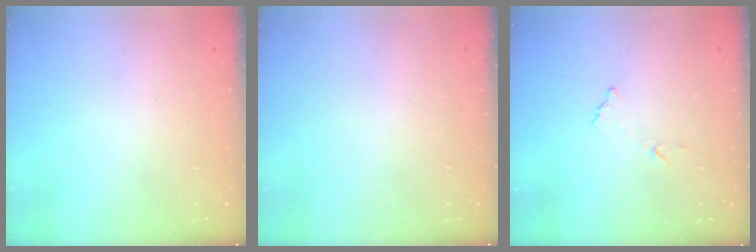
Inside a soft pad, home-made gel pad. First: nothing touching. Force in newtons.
{"total": 0.0}
{"total": 6.5, "press": 6.5, "slide": 0.4}